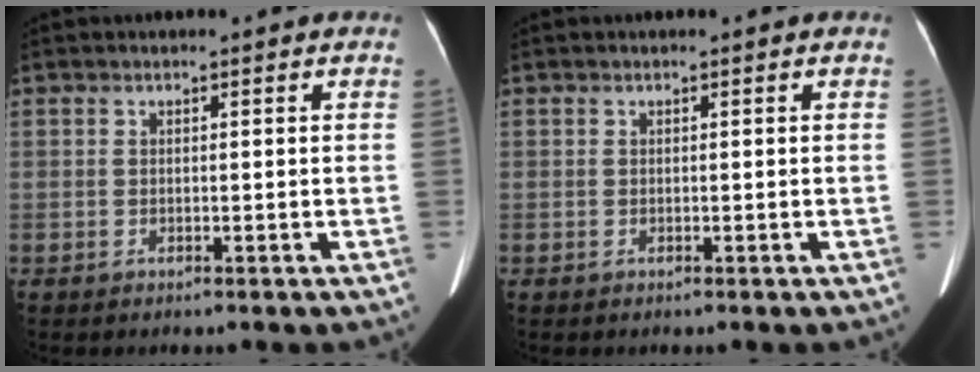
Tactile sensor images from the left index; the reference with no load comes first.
{"total": 0.0}